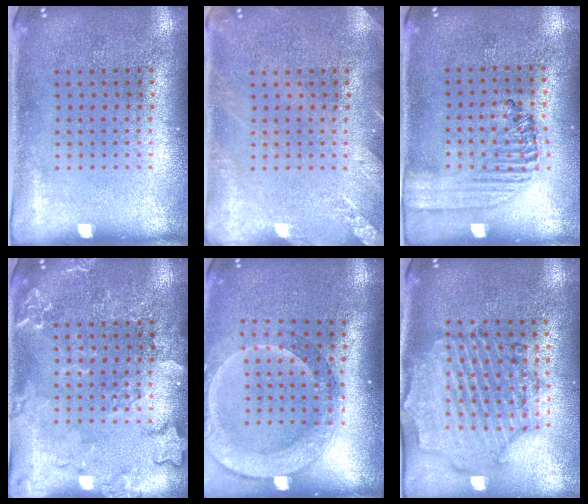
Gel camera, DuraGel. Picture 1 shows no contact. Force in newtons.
{"total": 1.9, "press": 1.9, "slide": 0.2}
{"total": 1.4, "press": 1.2, "slide": 0.6}
{"total": 3.1, "press": 3.0, "slide": 0.4}
{"total": 2.3, "press": 1.8, "slide": 1.4}
{"total": 1.6, "press": 1.6, "slide": 0.3}